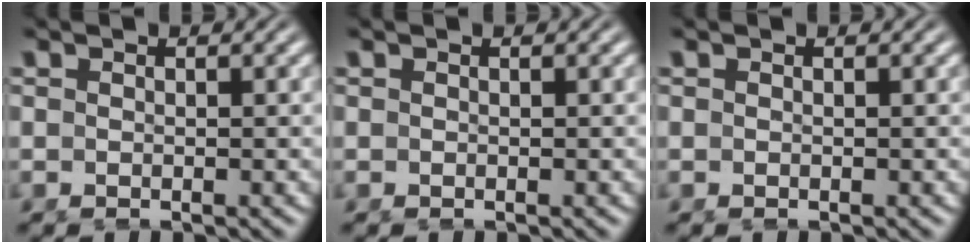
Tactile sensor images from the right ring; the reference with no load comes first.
{"total": 0.0}
{"total": 0.0}